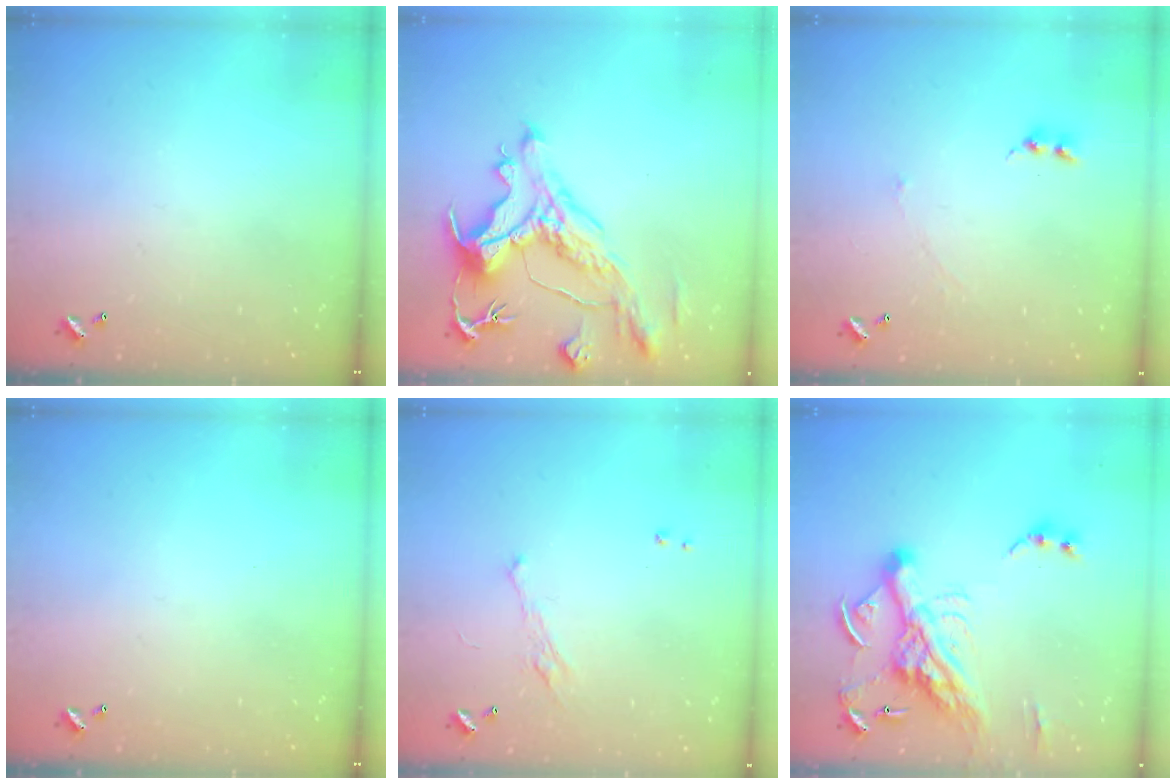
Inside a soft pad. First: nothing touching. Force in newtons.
{"total": 5.0, "press": 4.7, "slide": 1.8}
{"total": 1.1, "press": 0.9, "slide": 0.6}
{"total": 0.0}
{"total": 2.3, "press": 2.1, "slide": 0.8}
{"total": 18.2, "press": 18.0, "slide": 2.7}